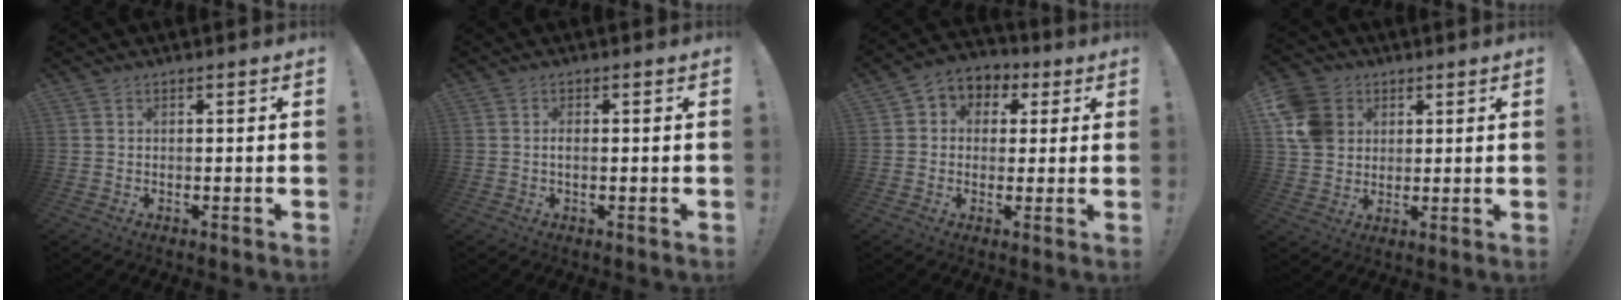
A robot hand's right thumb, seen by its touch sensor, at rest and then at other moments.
{"total": 1.5, "force": [-0.4, 0.5, 1.4], "torque": [-0.029, 0.005, -0.007]}
{"total": 5.6, "force": [-0.5, 5.2, 2.0], "torque": [-0.017, 0.006, -0.006]}
{"total": 11.3, "force": [3.1, 9.7, 4.7], "torque": [-0.083, -0.008, 0.065]}